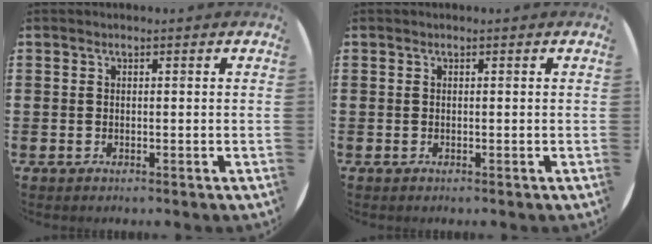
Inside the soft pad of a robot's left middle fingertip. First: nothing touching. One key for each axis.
{"total": 0.0}